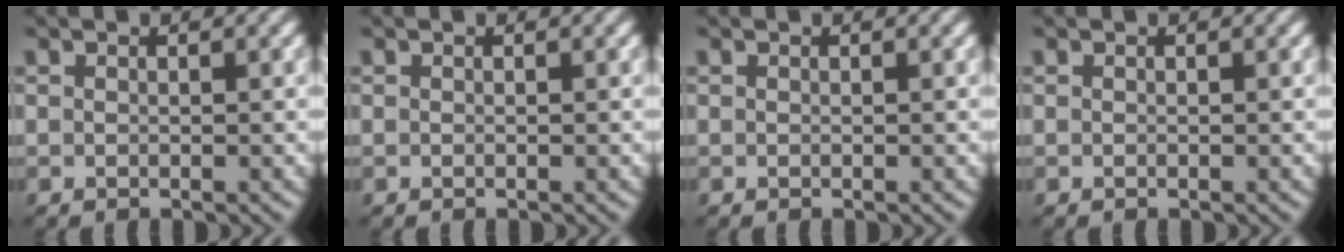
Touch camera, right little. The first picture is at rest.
{"total": 0.0}
{"total": 0.0}
{"total": 0.0}